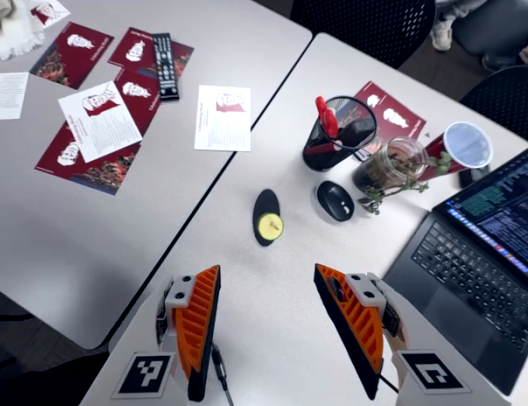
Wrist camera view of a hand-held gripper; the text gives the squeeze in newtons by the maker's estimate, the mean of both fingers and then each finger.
{"total": 0.6, "left": 0.5, "right": 0.8}